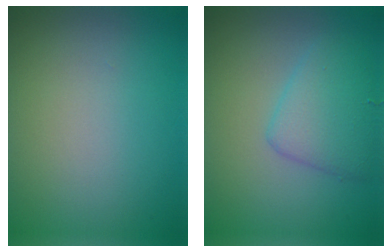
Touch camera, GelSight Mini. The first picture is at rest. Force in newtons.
{"total": 3.7, "press": 3.7, "slide": 0.1}